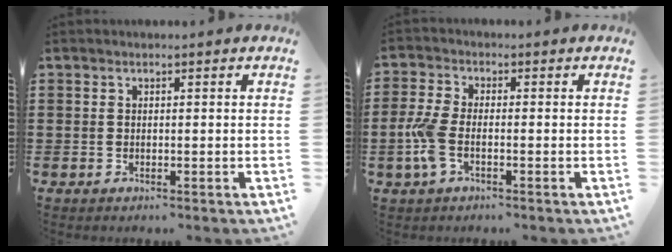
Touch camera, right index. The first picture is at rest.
{"total": 5.0, "force": [-1.4, 2.2, 4.3], "torque": [-0.108, -0.005, -0.033]}